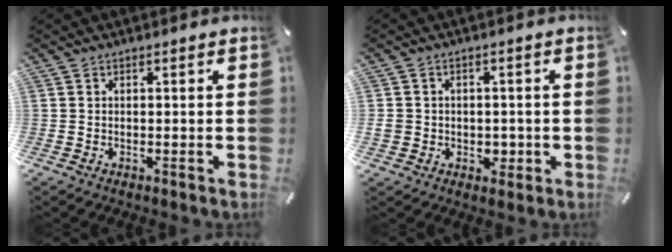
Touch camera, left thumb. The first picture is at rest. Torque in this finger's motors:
{"motor_torque": [-0.03, 0.24, 0.15, -0.17, 0.01]}